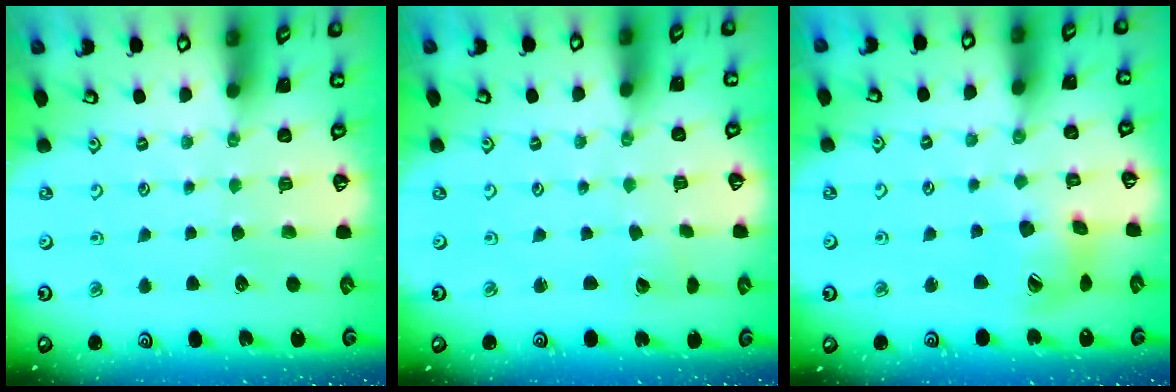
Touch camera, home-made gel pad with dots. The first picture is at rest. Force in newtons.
{"total": 1.6, "press": 1.6, "slide": 0.0}
{"total": 12.2, "press": 12.1, "slide": 1.4}